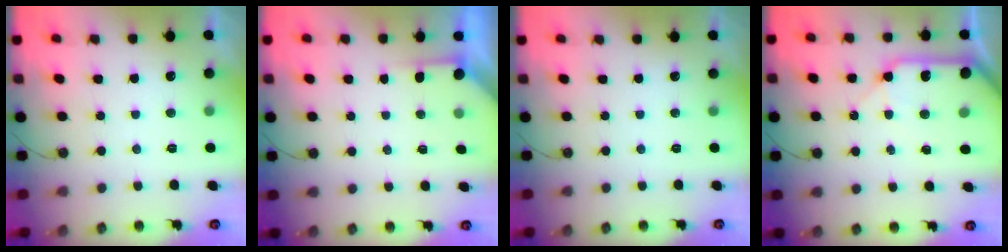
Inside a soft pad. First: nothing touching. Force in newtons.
{"total": 1.6, "press": 1.6, "slide": 0.3}
{"total": 0.0}
{"total": 12.0, "press": 11.9, "slide": 1.6}